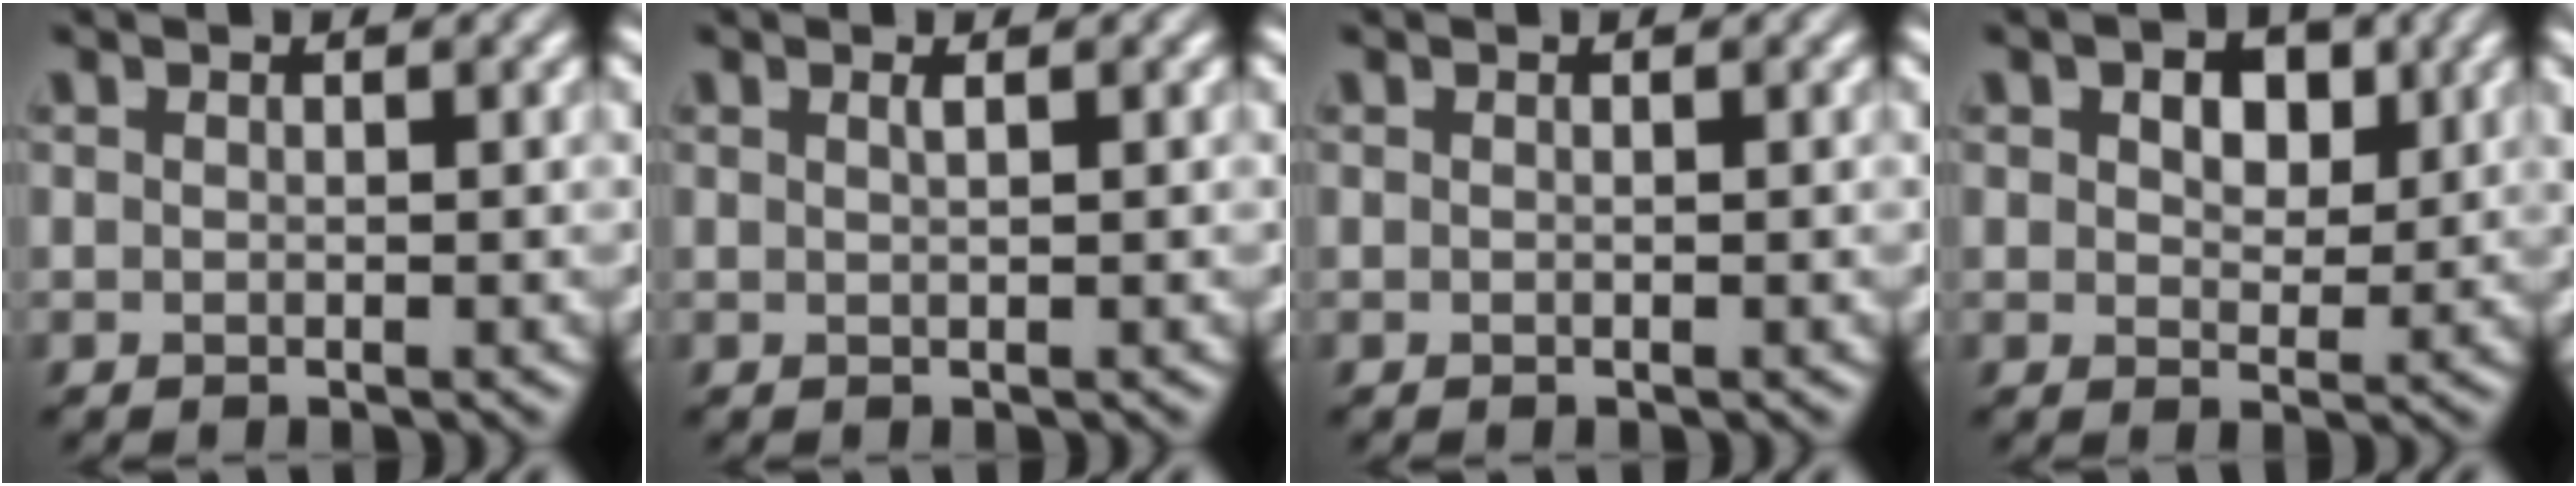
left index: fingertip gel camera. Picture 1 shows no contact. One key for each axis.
{"total": 0.7, "fx": 0.3, "fy": 0.2, "fz": 0.6, "tx": -0.005, "ty": 0.002, "tz": 0.004}
{"total": 0.0}
{"total": 4.7, "fx": 2.0, "fy": 2.9, "fz": 3.1, "tx": -0.043, "ty": 0.005, "tz": 0.018}